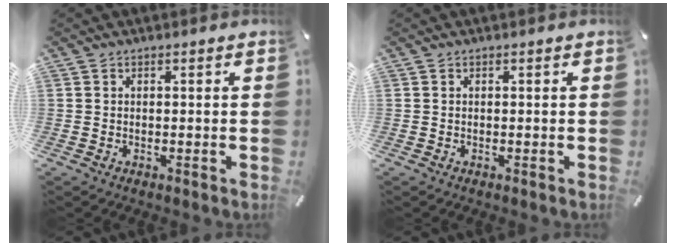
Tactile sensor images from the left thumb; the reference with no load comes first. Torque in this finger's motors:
{"motor_torque": [-0.11, -0.09, -0.03, 0.06, -0.01]}